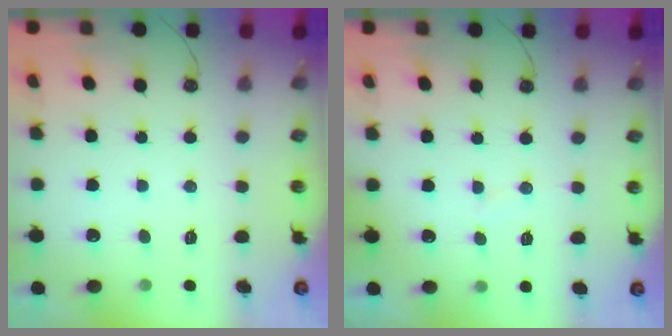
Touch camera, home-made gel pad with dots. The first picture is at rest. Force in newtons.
{"total": 2.6, "press": 2.6, "slide": 0.4}